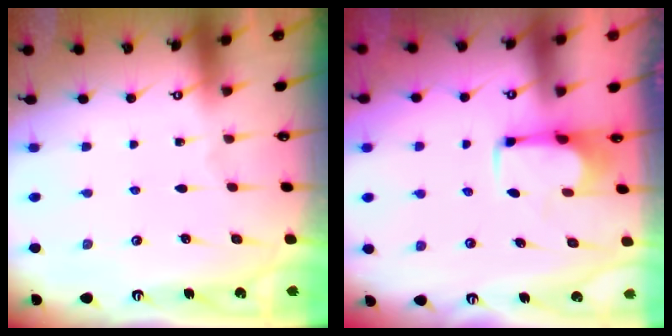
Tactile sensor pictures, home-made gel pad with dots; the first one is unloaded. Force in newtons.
{"total": 2.4, "press": 2.2, "slide": 1.1}